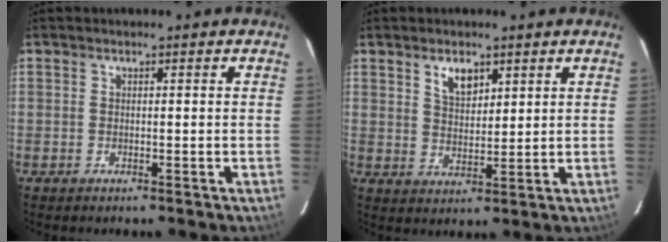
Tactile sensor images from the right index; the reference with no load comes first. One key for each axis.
{"total": 5.0, "fx": 2.9, "fy": 2.6, "fz": 3.1, "tx": -0.051, "ty": 0.004, "tz": 0.055}